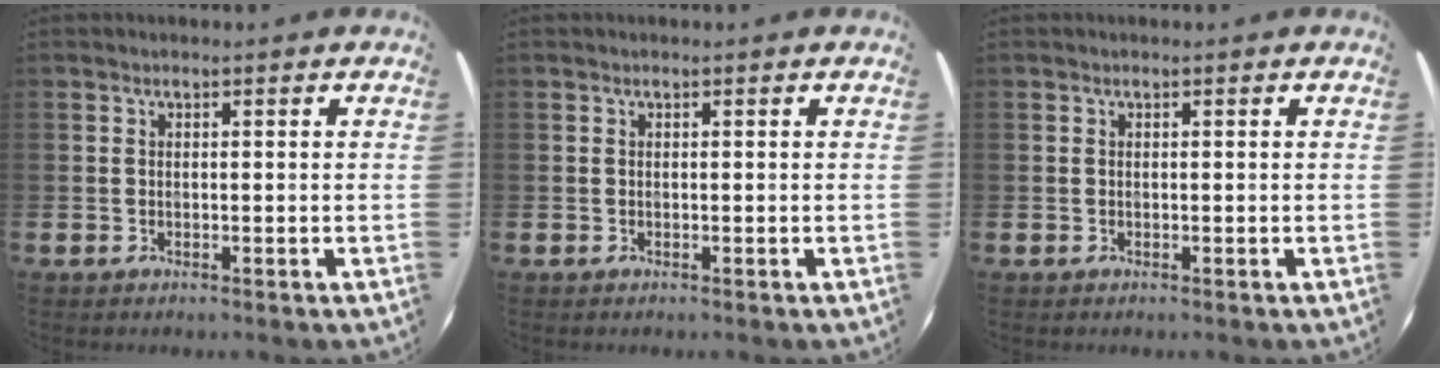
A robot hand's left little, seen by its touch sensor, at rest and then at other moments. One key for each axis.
{"total": 0.0}
{"total": 0.0}